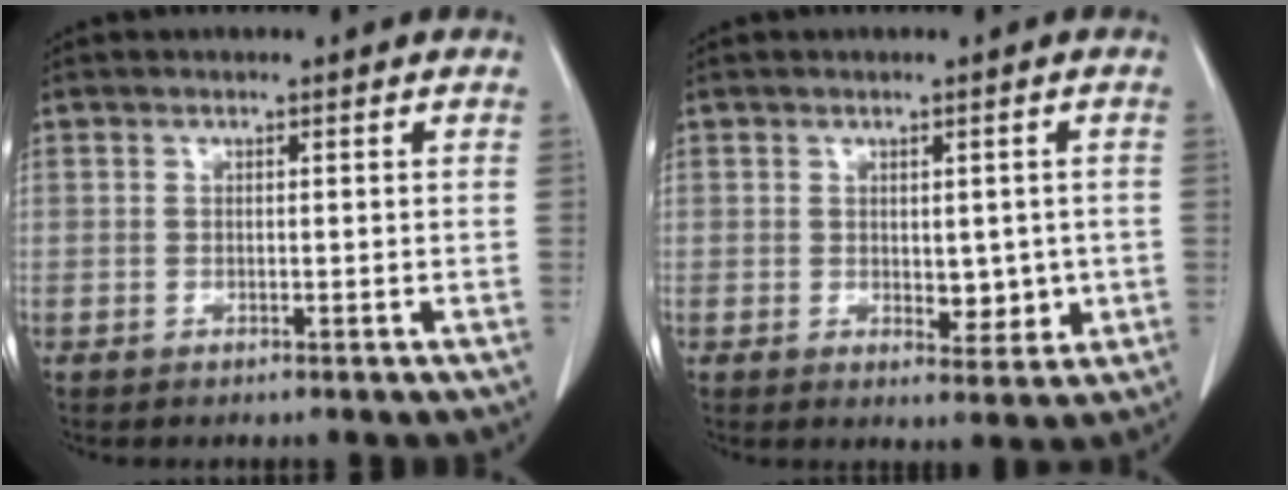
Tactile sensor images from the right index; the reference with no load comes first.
{"total": 4.4, "force": [-0.3, 2.4, 3.7], "torque": [-0.042, -0.007, 0.006]}